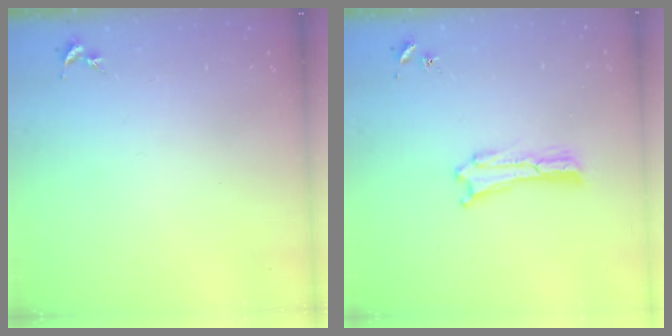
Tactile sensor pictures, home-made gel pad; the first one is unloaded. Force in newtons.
{"total": 0.0}